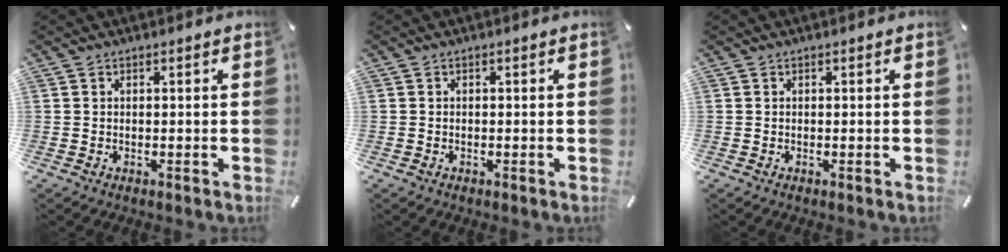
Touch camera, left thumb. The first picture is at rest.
{"total": 0.0}
{"total": 0.0}